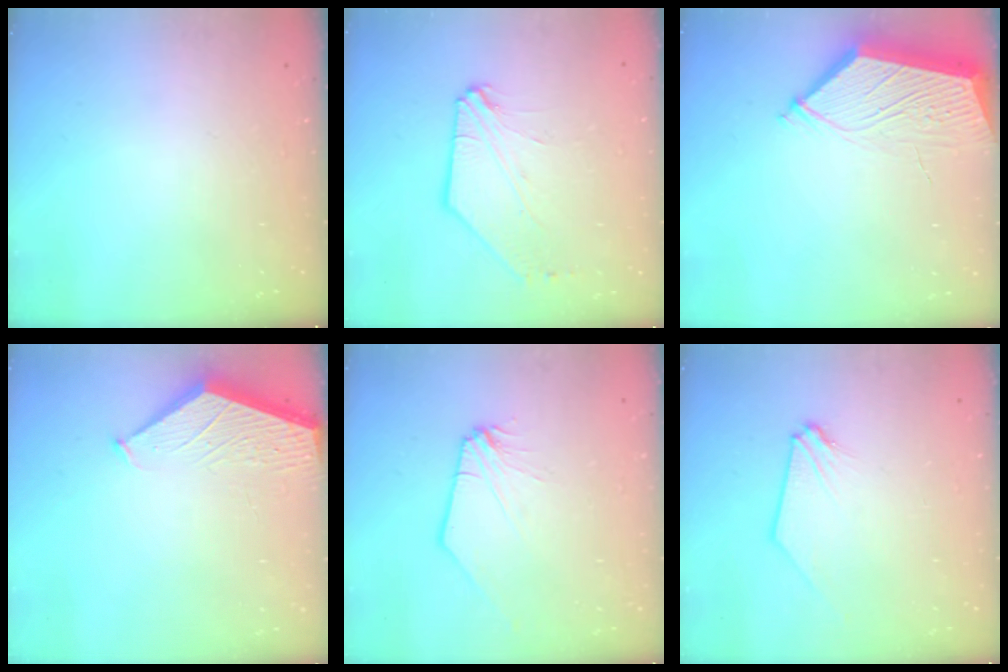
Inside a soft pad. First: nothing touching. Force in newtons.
{"total": 6.3, "press": 6.2, "slide": 1.0}
{"total": 6.9, "press": 6.9, "slide": 0.8}
{"total": 2.1, "press": 2.1, "slide": 0.2}
{"total": 0.0}
{"total": 0.0}